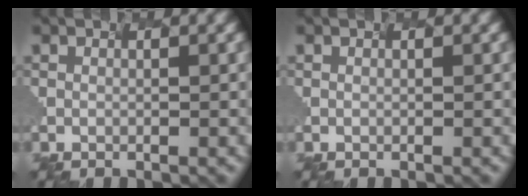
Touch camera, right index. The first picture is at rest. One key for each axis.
{"total": 0.0}